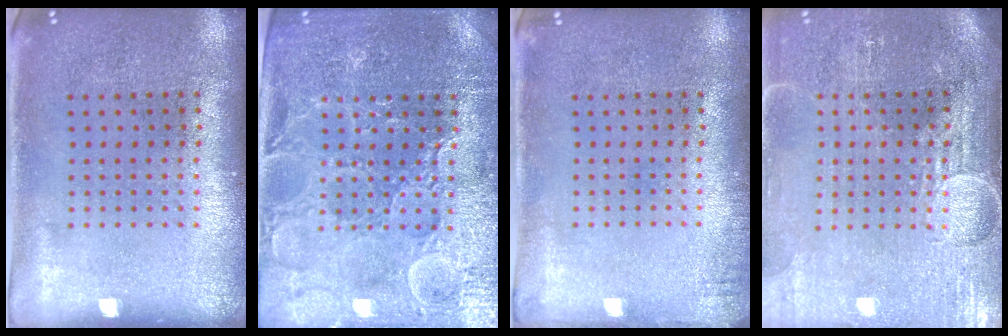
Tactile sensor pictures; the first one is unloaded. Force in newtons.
{"total": 4.3, "press": 4.1, "slide": 1.3}
{"total": 1.0, "press": 1.0, "slide": 0.1}
{"total": 4.1, "press": 3.7, "slide": 1.9}